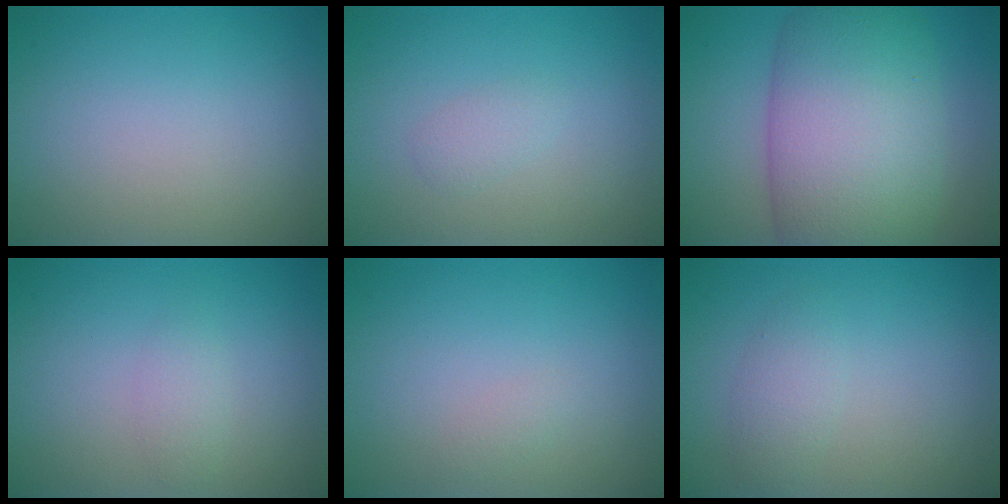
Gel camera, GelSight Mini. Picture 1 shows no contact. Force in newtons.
{"total": 1.1, "press": 1.1, "slide": 0.1}
{"total": 13.1, "press": 13.1, "slide": 0.2}
{"total": 1.2, "press": 1.2, "slide": 0.1}
{"total": 0.6, "press": 0.6, "slide": 0.0}
{"total": 1.8, "press": 1.8, "slide": 0.1}